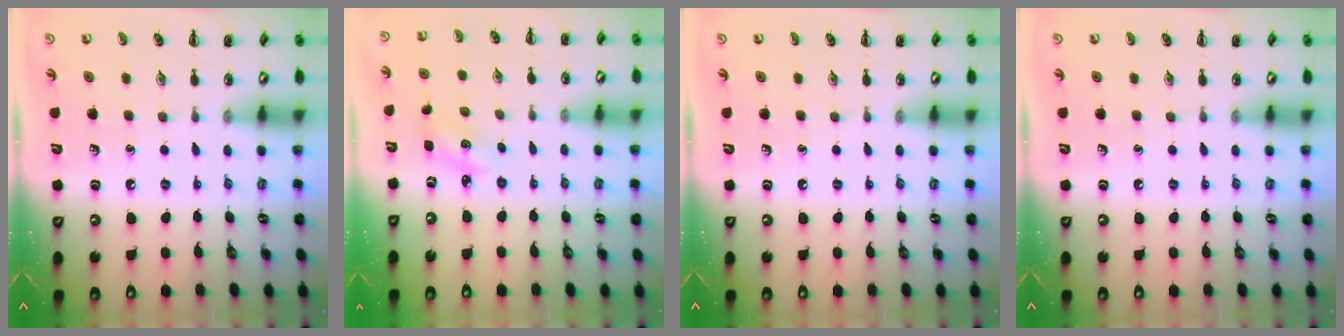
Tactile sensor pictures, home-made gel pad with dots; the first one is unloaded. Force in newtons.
{"total": 2.8, "press": 2.7, "slide": 0.7}
{"total": 0.0}
{"total": 0.0}